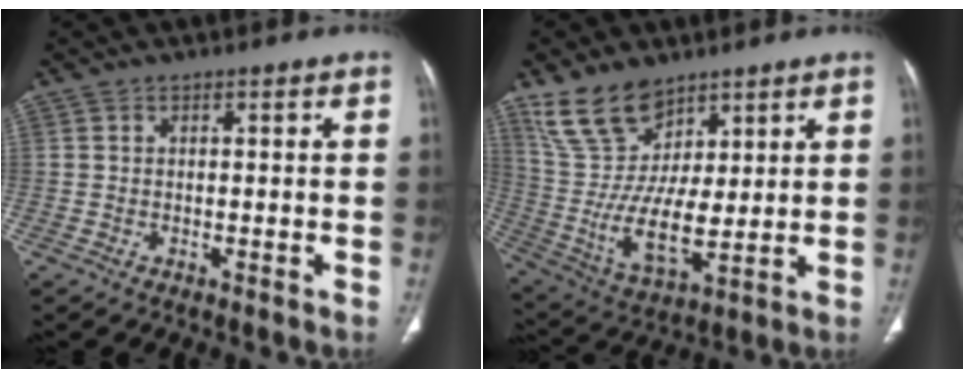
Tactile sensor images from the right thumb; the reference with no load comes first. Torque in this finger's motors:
{"motor_torque": [-0.68, 2.27, 1.67, 0.66, 0.20]}